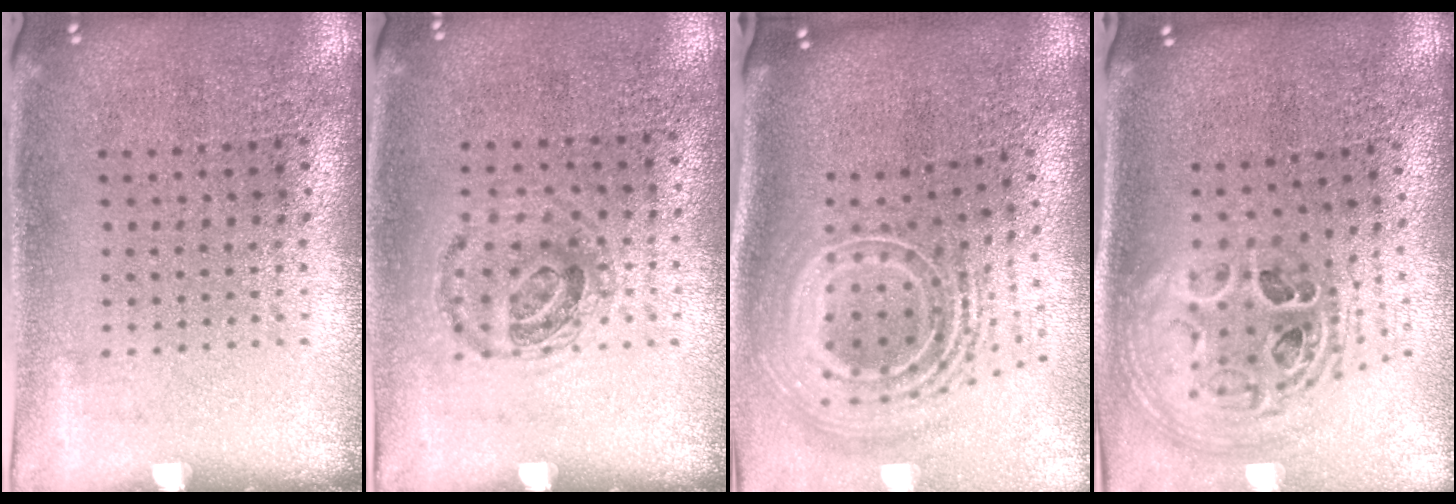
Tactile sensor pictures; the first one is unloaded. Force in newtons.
{"total": 1.0, "press": 0.8, "slide": 0.5}
{"total": 3.0, "press": 1.9, "slide": 2.3}
{"total": 1.8, "press": 1.6, "slide": 1.0}